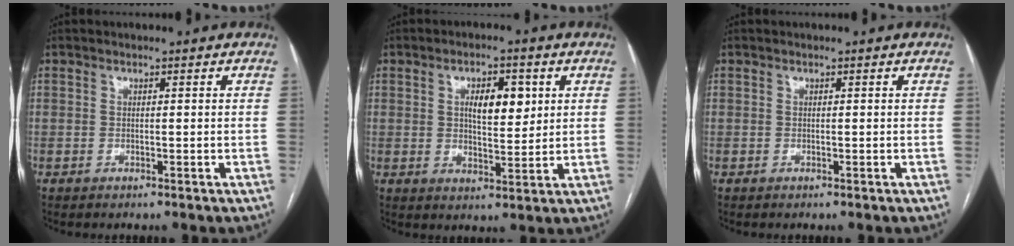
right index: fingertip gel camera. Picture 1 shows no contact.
{"total": 6.8, "force": [2.0, 2.7, 5.9], "torque": [-0.096, 0.005, 0.037]}
{"total": 0.0}